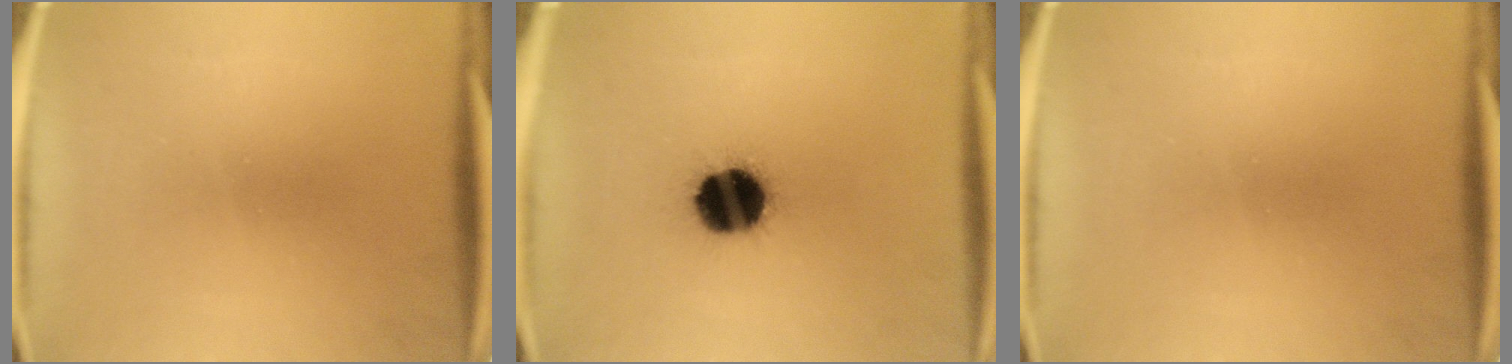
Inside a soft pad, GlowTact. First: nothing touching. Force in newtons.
{"total": 16.1}
{"total": 0.0}